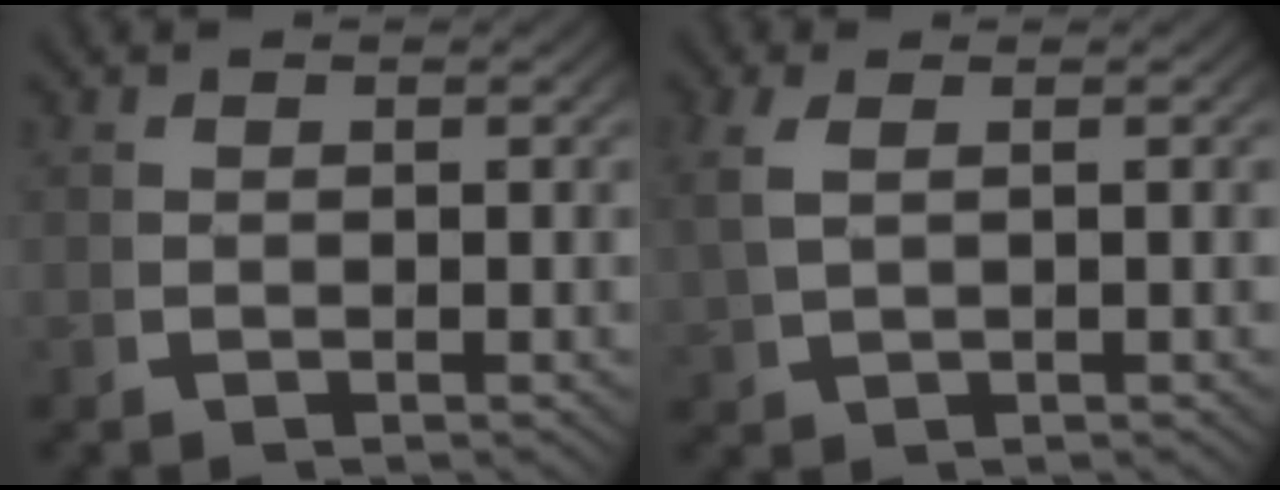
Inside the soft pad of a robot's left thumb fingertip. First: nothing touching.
{"total": 1.9, "force": [0.8, 0.6, 1.7], "torque": [-0.045, 0.006, 0.024]}